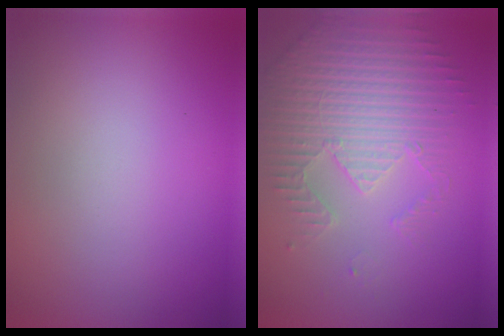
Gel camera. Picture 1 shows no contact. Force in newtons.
{"total": 3.9, "press": 3.8, "slide": 0.8}